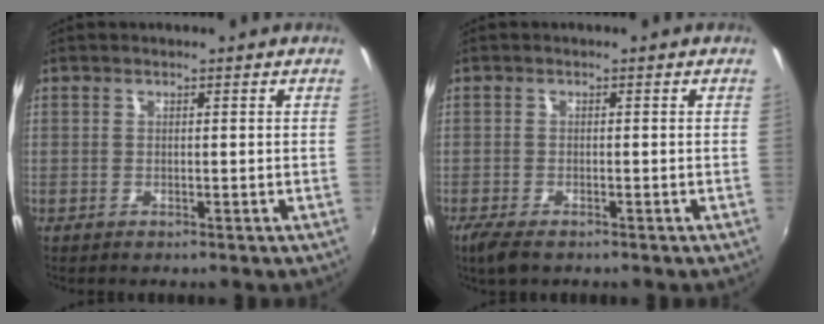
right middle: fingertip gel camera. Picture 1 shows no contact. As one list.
[{"total": 3.9, "force": [-2.8, 1.2, 2.5], "torque": [-0.056, -0.018, -0.049]}]